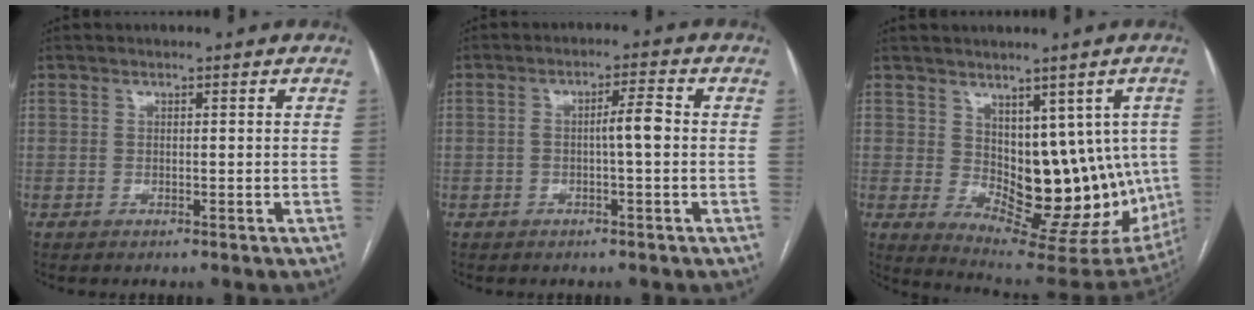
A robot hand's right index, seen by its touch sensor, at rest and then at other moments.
{"total": 3.6, "force": [-0.5, 0.1, 3.6], "torque": [-0.058, 0.008, -0.009]}
{"total": 15.0, "force": [0.4, 7.9, 12.8], "torque": [-0.154, -0.005, 0.028]}